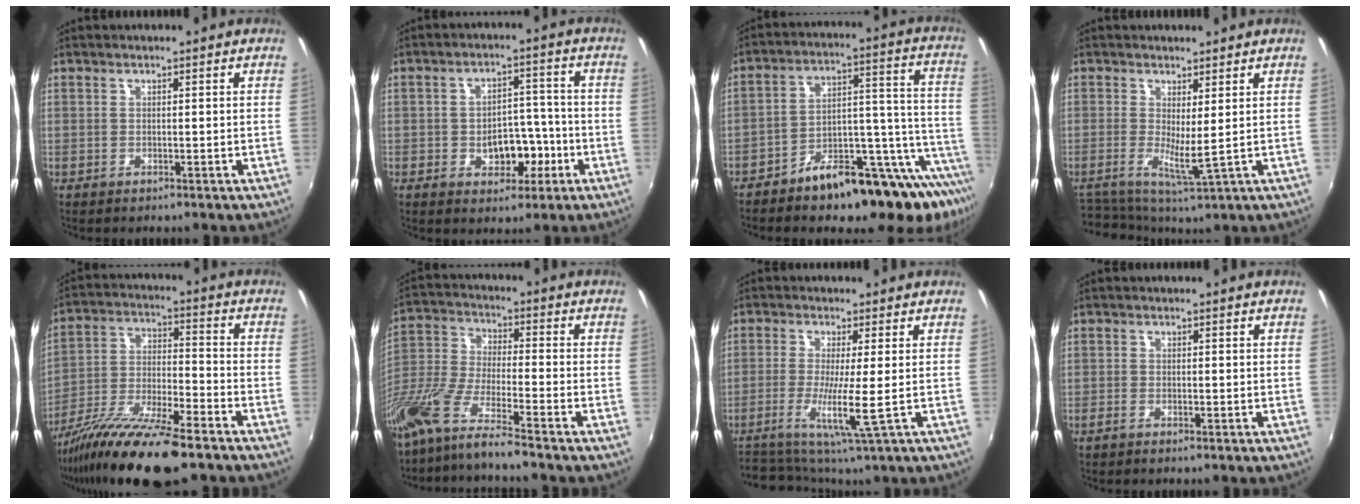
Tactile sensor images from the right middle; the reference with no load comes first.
{"total": 7.0, "force": [-2.5, 4.5, 4.7], "torque": [-0.073, 0.013, -0.023]}
{"total": 19.9, "force": [-14.6, 5.4, 12.4], "torque": [-0.135, 0.009, -0.215]}
{"total": 5.1, "force": [-0.6, 1.4, 4.8], "torque": [-0.099, -0.007, -0.009]}
{"total": 17.3, "force": [-12.7, 2.6, 11.5], "torque": [-0.223, -0.034, -0.227]}
{"total": 12.4, "force": [-9.4, 0.4, 8.1], "torque": [-0.167, -0.024, -0.187]}
{"total": 8.3, "force": [-2.8, 0.3, 7.8], "torque": [-0.172, -0.020, -0.050]}
{"total": 1.3, "force": [-1.0, 0.2, 0.7], "torque": [-0.017, -0.003, -0.022]}